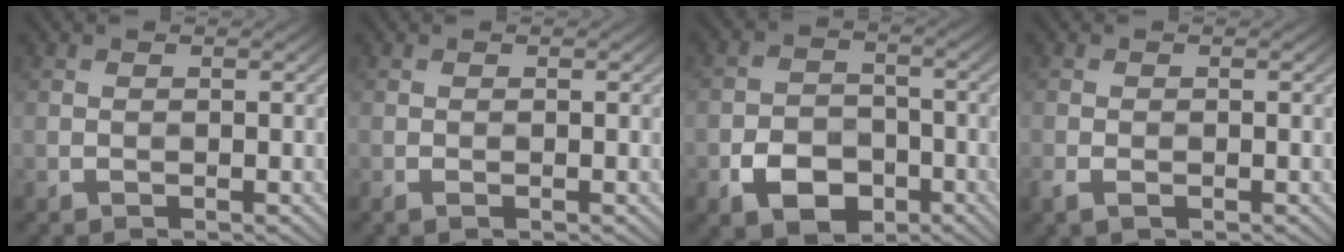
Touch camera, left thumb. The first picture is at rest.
{"total": 0.7, "force": [-0.5, 0.2, 0.4], "torque": [-0.007, 0.006, -0.005]}
{"total": 6.1, "force": [-1.6, 4.7, 3.6], "torque": [-0.064, -0.009, -0.031]}
{"total": 1.8, "force": [-0.7, 1.1, 1.3], "torque": [-0.022, -0.010, -0.017]}